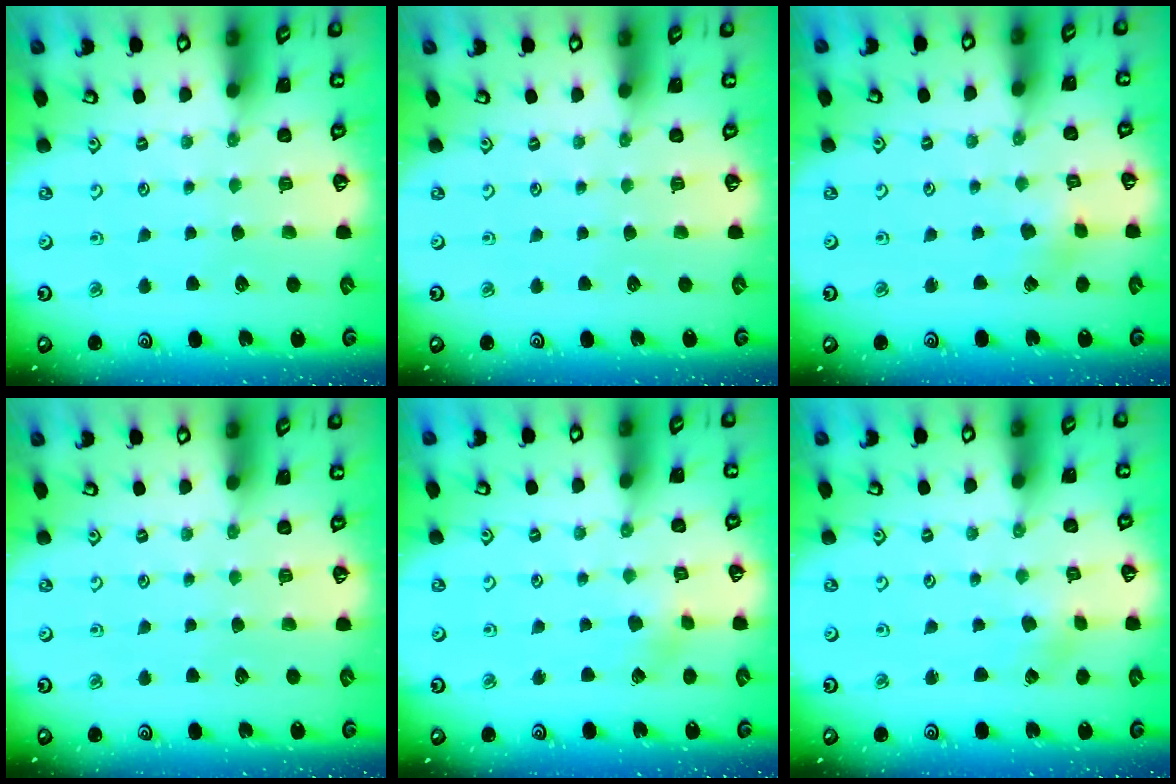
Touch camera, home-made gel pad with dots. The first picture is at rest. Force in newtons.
{"total": 0.0}
{"total": 2.2, "press": 2.2, "slide": 0.3}
{"total": 0.0}
{"total": 2.5, "press": 2.4, "slide": 0.7}
{"total": 0.8, "press": 0.8, "slide": 0.1}